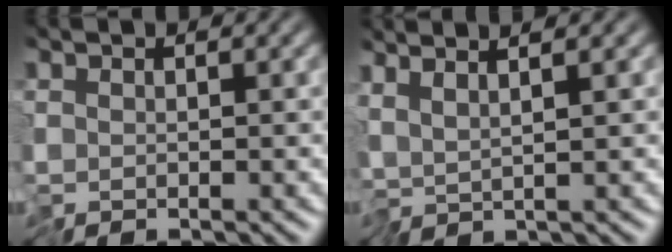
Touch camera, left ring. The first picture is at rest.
{"total": 2.4, "force": [1.4, -0.1, 2.0], "torque": [-0.037, 0.011, 0.019]}